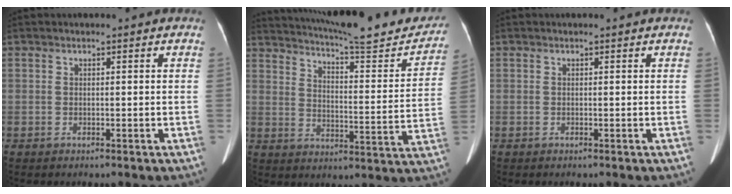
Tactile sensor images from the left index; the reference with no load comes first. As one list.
[{"total": 21.8, "force": [19.8, 2.6, 8.7], "torque": [-0.135, -0.040, 0.257]}, {"total": 0.0}]